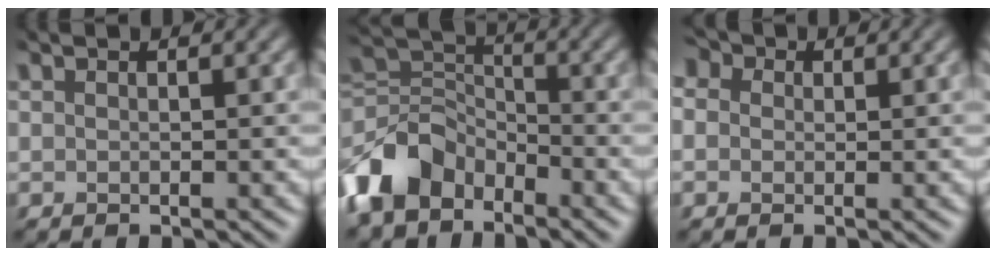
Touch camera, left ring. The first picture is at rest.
{"total": 7.0, "force": [-5.4, 3.9, 2.1], "torque": [-0.055, 0.000, -0.111]}
{"total": 5.3, "force": [2.3, 4.2, 2.4], "torque": [-0.076, 0.019, 0.028]}